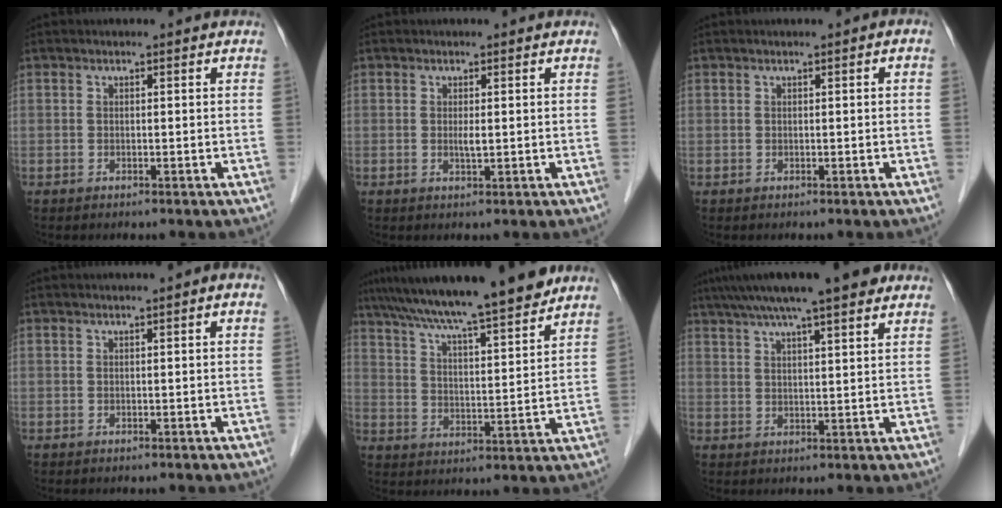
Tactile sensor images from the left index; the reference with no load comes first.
{"total": 1.2, "force": [0.1, 0.2, 1.2], "torque": [-0.028, -0.002, 0.004]}
{"total": 0.5, "force": [0.0, 0.1, 0.5], "torque": [-0.009, 0.002, 0.001]}
{"total": 1.2, "force": [0.4, 0.0, 1.1], "torque": [-0.019, 0.006, 0.006]}
{"total": 18.2, "force": [15.5, 0.6, 9.6], "torque": [-0.156, 0.018, 0.238]}
{"total": 14.6, "force": [11.1, 1.7, 9.3], "torque": [-0.150, 0.037, 0.162]}